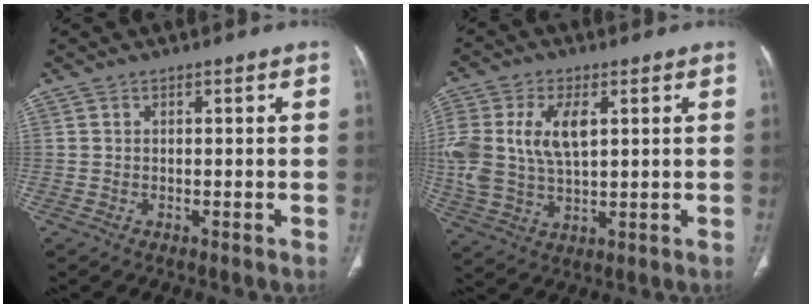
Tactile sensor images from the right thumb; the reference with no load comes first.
{"total": 14.2, "force": [3.0, 8.0, 11.3], "torque": [-0.256, 0.003, 0.063]}